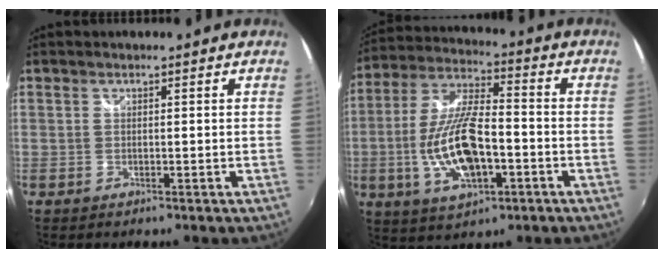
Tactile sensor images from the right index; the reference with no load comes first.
{"total": 15.8, "force": [-4.2, 6.4, 13.9], "torque": [-0.291, -0.005, -0.069]}